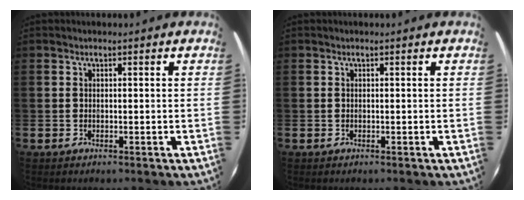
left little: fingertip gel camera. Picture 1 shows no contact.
{"total": 0.0}